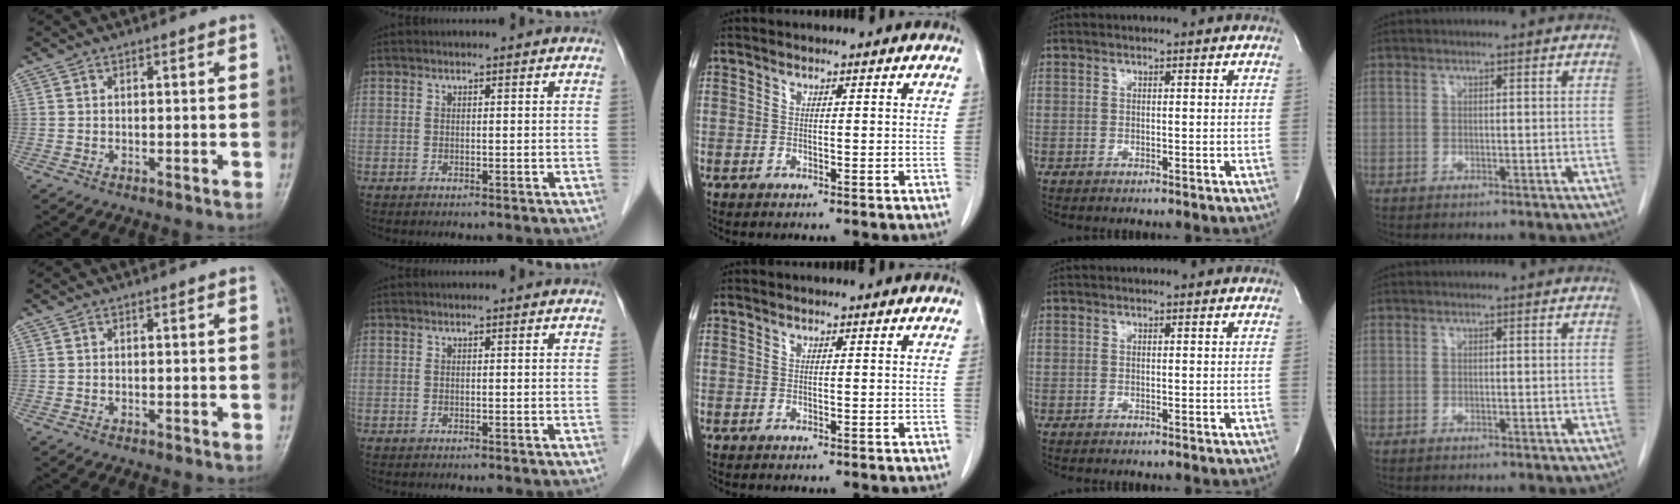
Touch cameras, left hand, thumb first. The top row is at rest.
{}